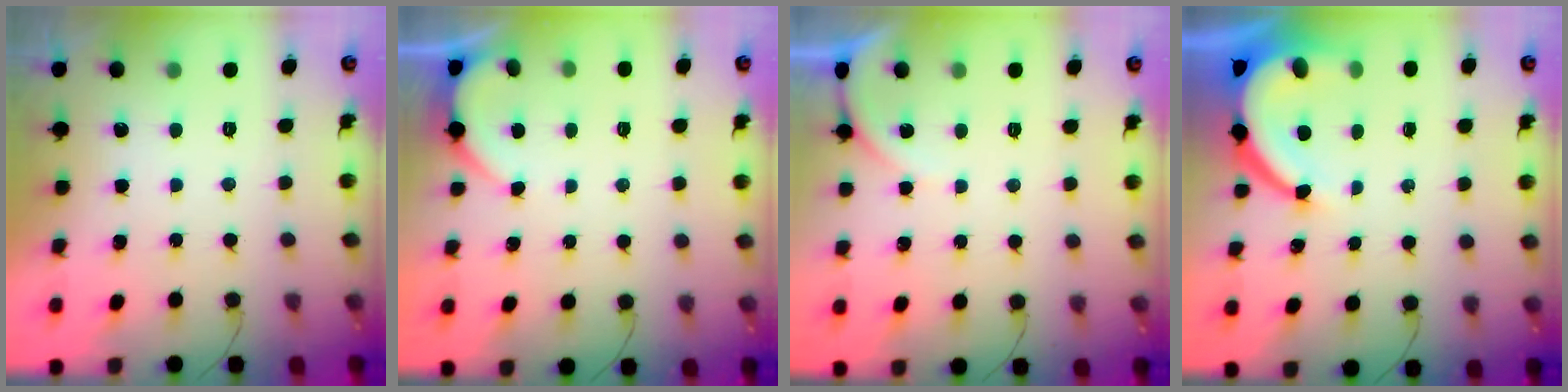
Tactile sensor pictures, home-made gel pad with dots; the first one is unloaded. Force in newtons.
{"total": 2.7, "press": 2.6, "slide": 0.4}
{"total": 3.0, "press": 3.0, "slide": 0.3}
{"total": 10.5, "press": 10.4, "slide": 1.4}